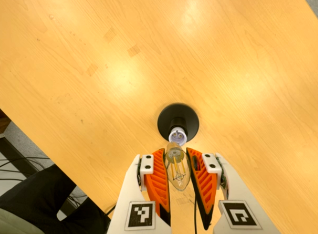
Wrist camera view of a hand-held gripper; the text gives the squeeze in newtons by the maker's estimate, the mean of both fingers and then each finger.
{"total": 20.8, "left": 22.9, "right": 18.8}